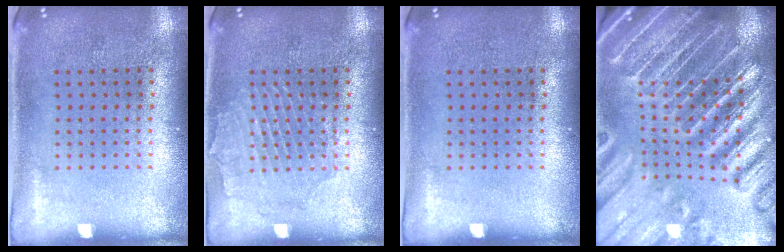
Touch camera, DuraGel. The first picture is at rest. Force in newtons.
{"total": 1.5, "press": 1.5, "slide": 0.1}
{"total": 0.0}
{"total": 5.0, "press": 4.5, "slide": 2.3}